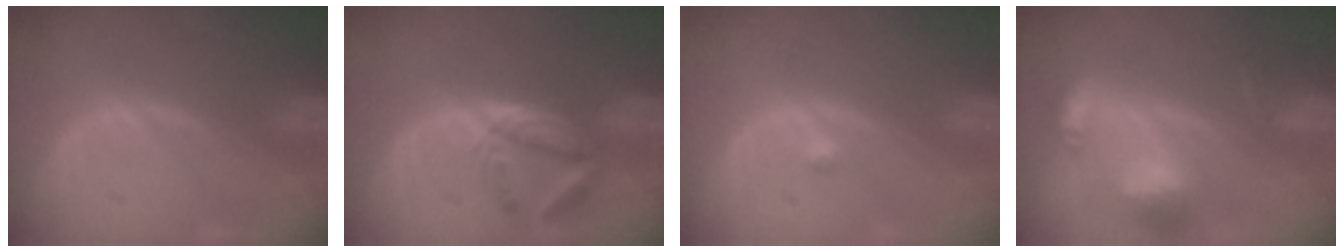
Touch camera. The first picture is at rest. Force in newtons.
{"total": 5.7, "press": 5.3, "slide": 2.3}
{"total": 0.8, "press": 0.6, "slide": 0.4}
{"total": 7.0, "press": 6.6, "slide": 2.5}